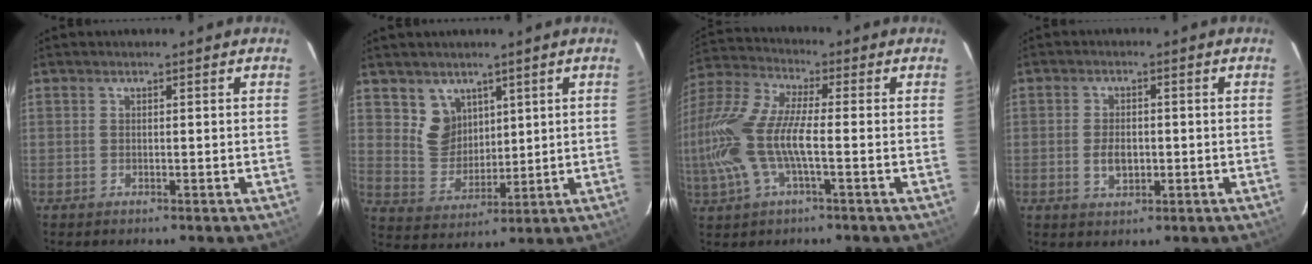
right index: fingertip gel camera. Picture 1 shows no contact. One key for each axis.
{"total": 6.9, "fx": 3.9, "fy": 5.5, "fz": 1.5, "tx": -0.026, "ty": 0.005, "tz": 0.089}
{"total": 17.6, "fx": -2.6, "fy": 5.7, "fz": 16.5, "tx": -0.335, "ty": -0.007, "tz": -0.055}
{"total": 4.0, "fx": -0.7, "fy": 2.5, "fz": 3.0, "tx": -0.058, "ty": 0.000, "tz": -0.010}